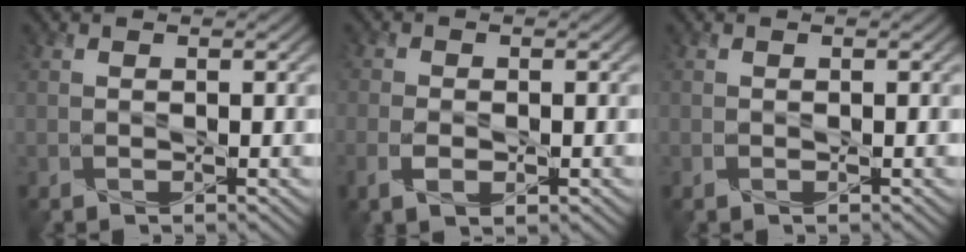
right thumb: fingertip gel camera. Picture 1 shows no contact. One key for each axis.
{"total": 3.6, "fx": -1.4, "fy": 1.8, "fz": 2.8, "tx": -0.063, "ty": -0.007, "tz": -0.027}
{"total": 0.0}